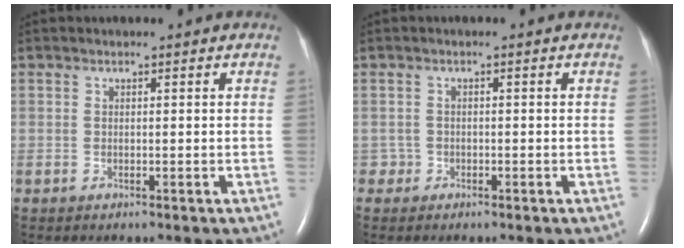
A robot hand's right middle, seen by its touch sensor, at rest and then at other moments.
{"total": 1.1, "force": [-0.5, 0.9, -0.4], "torque": [0.006, 0.008, -0.012]}